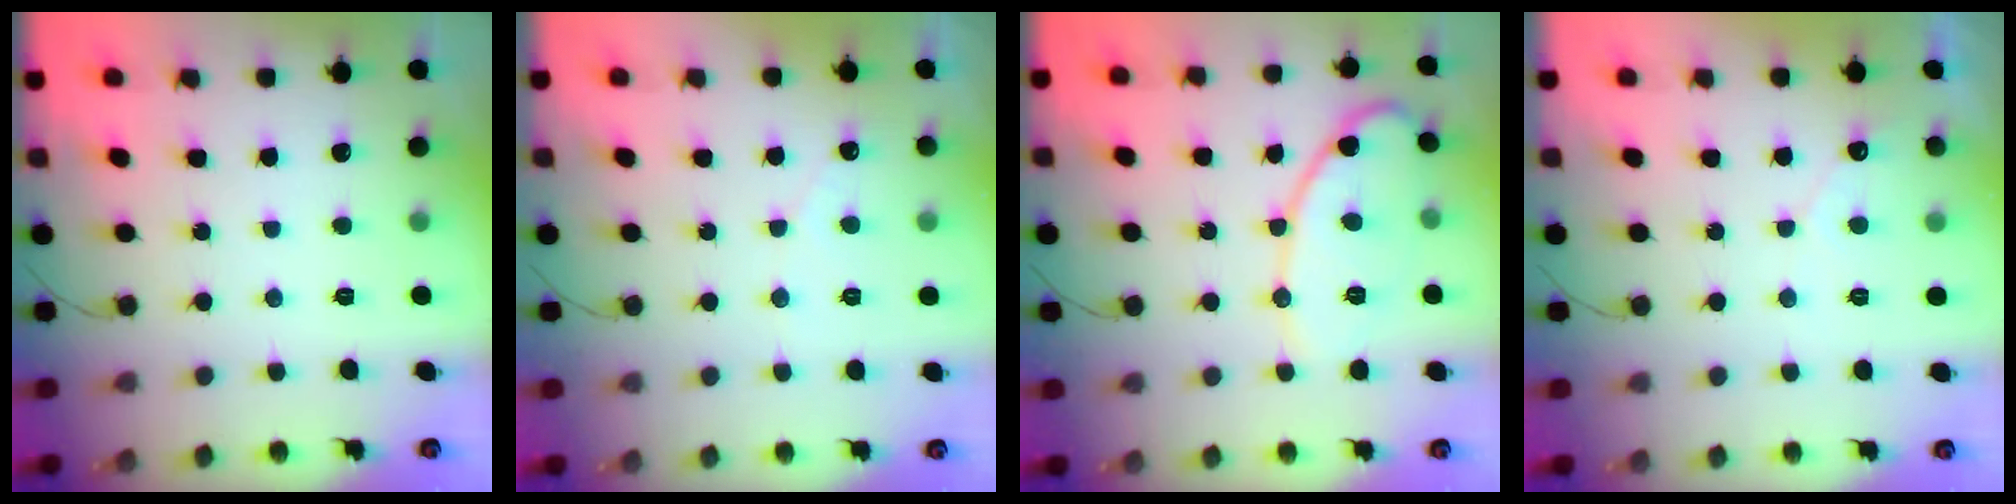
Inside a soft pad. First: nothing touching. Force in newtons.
{"total": 1.6, "press": 1.6, "slide": 0.1}
{"total": 11.9, "press": 11.8, "slide": 0.5}
{"total": 2.8, "press": 2.8, "slide": 0.1}